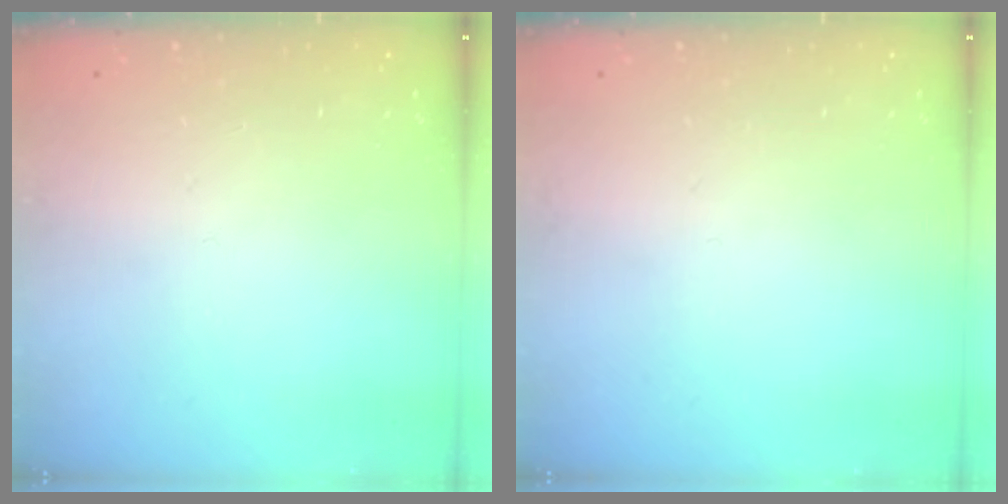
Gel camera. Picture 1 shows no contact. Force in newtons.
{"total": 0.0}